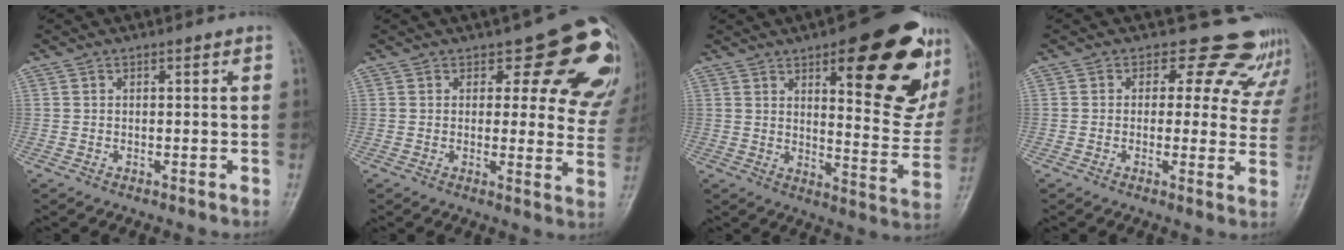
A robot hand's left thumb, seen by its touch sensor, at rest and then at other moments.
{"total": 15.0, "force": [9.5, 7.2, 9.1], "torque": [-0.042, -0.056, 0.080]}
{"total": 24.2, "force": [11.4, 8.0, 19.8], "torque": [-0.219, -0.046, 0.158]}
{"total": 12.7, "force": [10.4, 6.8, 2.8], "torque": [0.030, -0.048, 0.089]}